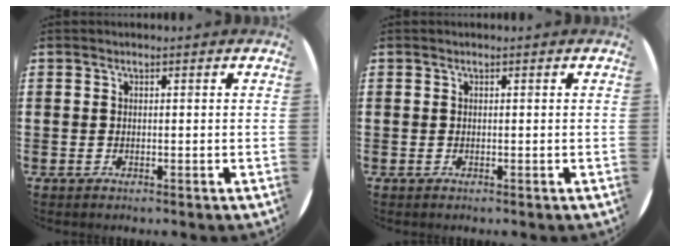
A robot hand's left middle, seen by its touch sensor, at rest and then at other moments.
{"total": 0.0}